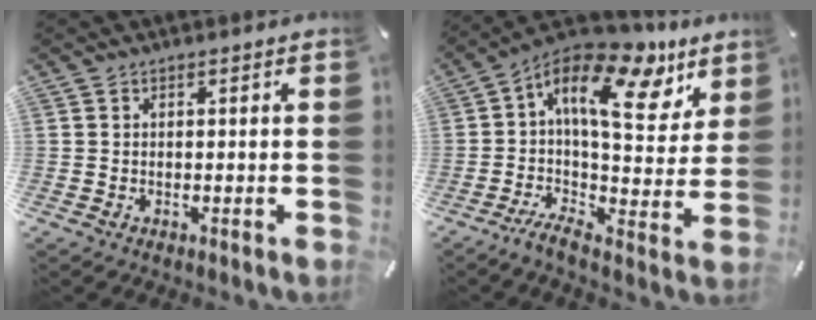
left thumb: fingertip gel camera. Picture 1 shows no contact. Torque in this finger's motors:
{"motor_torque": [0.50, 1.40, 2.15, -0.62, 0.53]}